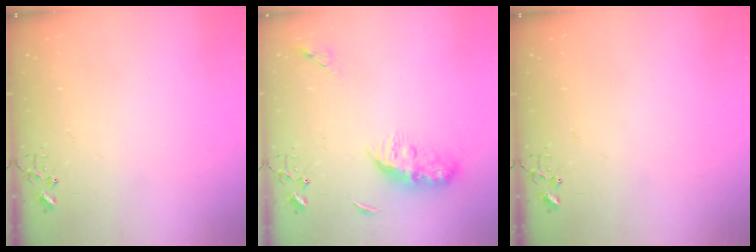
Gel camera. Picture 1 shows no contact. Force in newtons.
{"total": 9.8, "press": 9.8, "slide": 0.5}
{"total": 0.0}